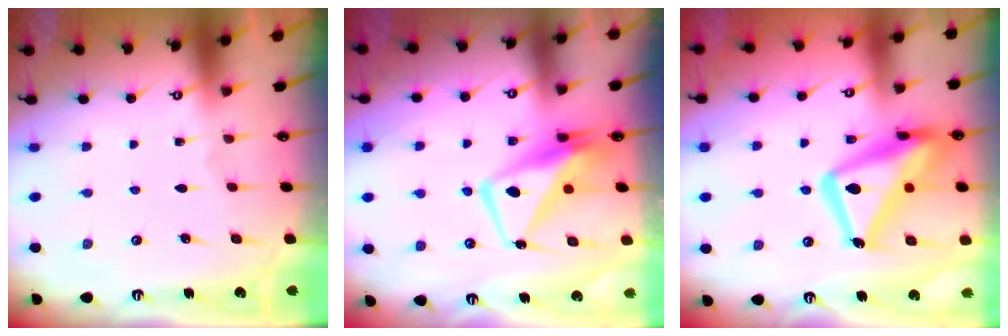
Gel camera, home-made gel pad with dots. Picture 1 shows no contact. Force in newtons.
{"total": 9.3, "press": 9.2, "slide": 1.5}
{"total": 19.5, "press": 19.4, "slide": 1.7}